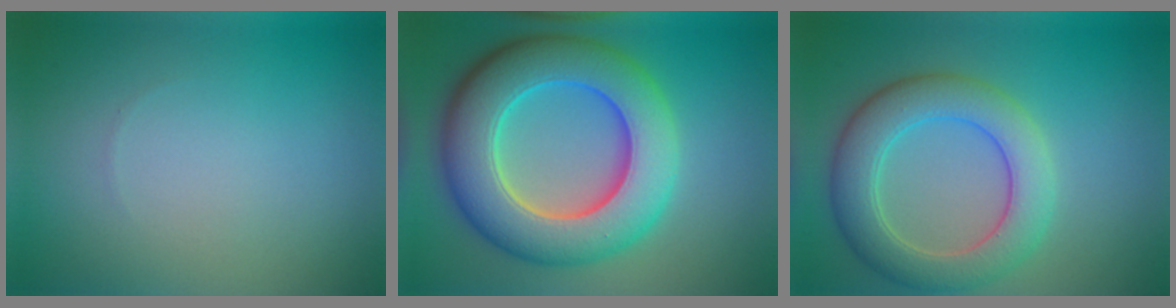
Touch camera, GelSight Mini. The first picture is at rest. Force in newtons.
{"total": 11.5, "press": 11.5, "slide": 0.4}
{"total": 6.3, "press": 6.3, "slide": 0.4}